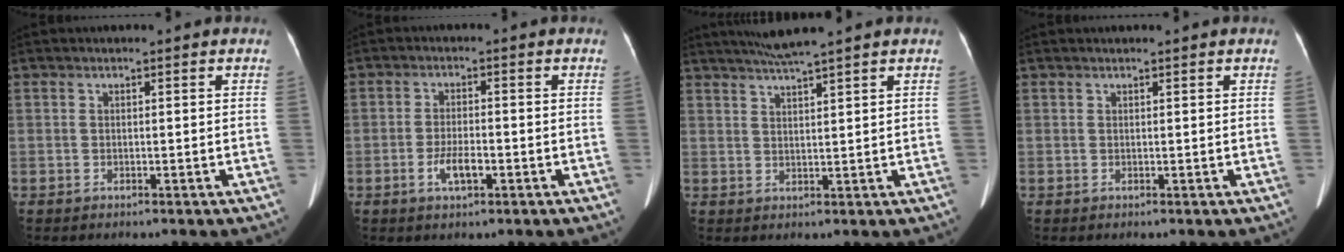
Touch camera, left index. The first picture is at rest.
{"total": 3.8, "force": [-1.6, 1.2, 3.2], "torque": [-0.067, 0.000, -0.028]}
{"total": 4.7, "force": [4.0, -1.2, 2.1], "torque": [-0.039, 0.010, 0.077]}
{"total": 0.7, "force": [0.6, -0.1, 0.3], "torque": [-0.006, 0.013, 0.013]}